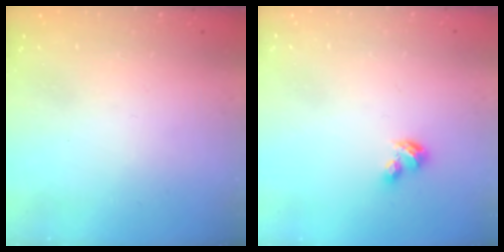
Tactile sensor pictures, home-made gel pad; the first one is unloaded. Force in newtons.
{"total": 2.9, "press": 2.8, "slide": 0.5}